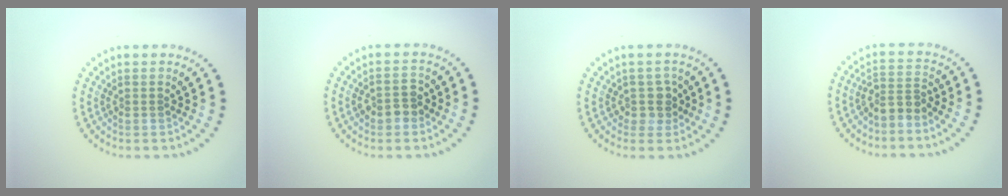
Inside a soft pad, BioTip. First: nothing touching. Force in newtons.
{"total": 2.2, "press": 2.1, "slide": 0.2}
{"total": 1.9, "press": 1.6, "slide": 1.0}
{"total": 2.4, "press": 1.8, "slide": 1.6}